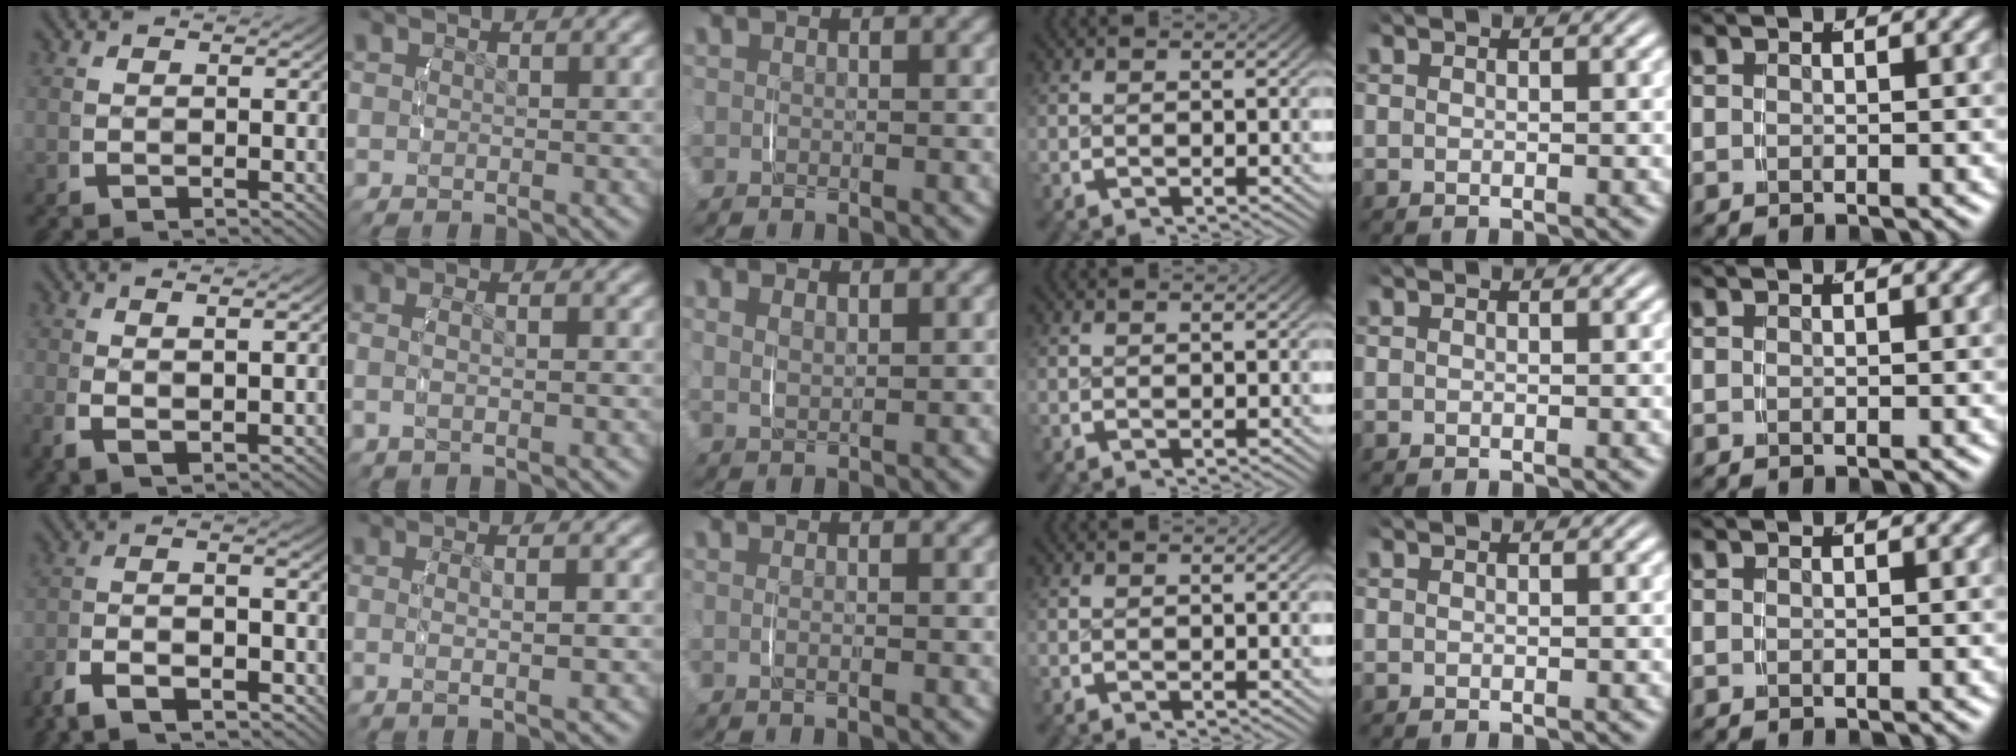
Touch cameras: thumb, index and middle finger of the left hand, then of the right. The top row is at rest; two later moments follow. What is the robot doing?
{"motion": "lift_and_place", "object": "scarf"}